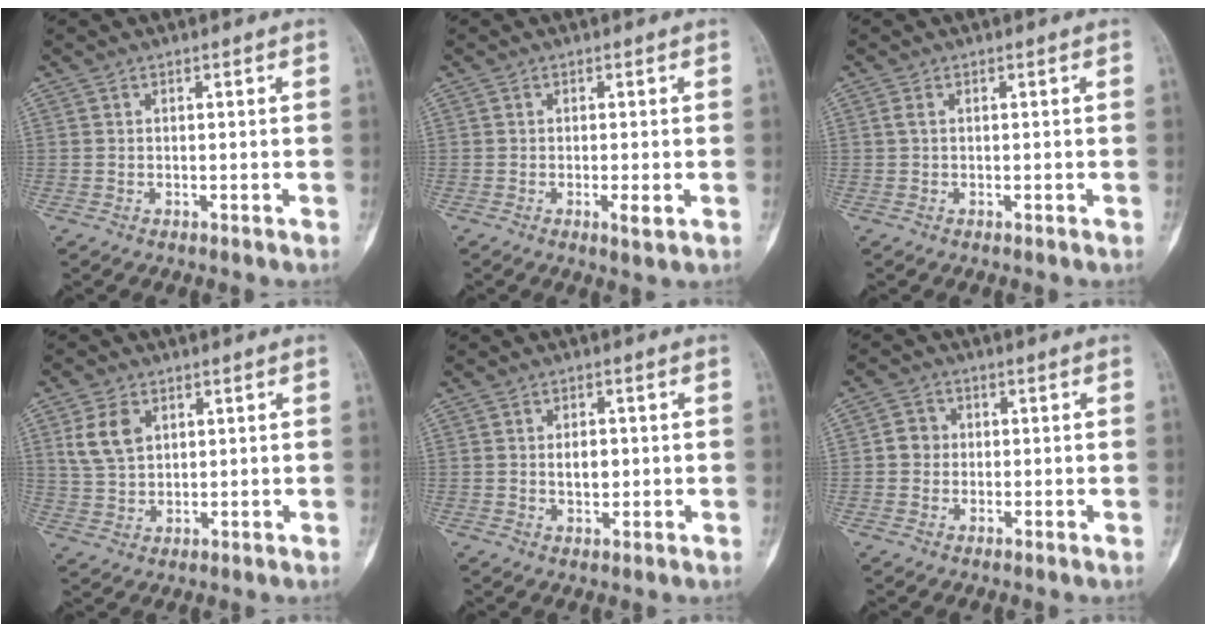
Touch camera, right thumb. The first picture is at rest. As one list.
[{"total": 2.3, "force": [-0.7, 0.3, 2.2], "torque": [-0.038, -0.007, -0.013]}, {"total": 0.8, "force": [0.2, 0.4, 0.7], "torque": [-0.019, 0.001, 0.002]}, {"total": 6.8, "force": [2.6, 4.6, 4.3], "torque": [-0.072, -0.004, 0.058]}, {"total": 3.4, "force": [0.2, 2.2, 2.6], "torque": [-0.029, -0.001, 0.007]}, {"total": 3.5, "force": [0.2, 3.3, 1.2], "torque": [0.001, 0.007, -0.003]}]